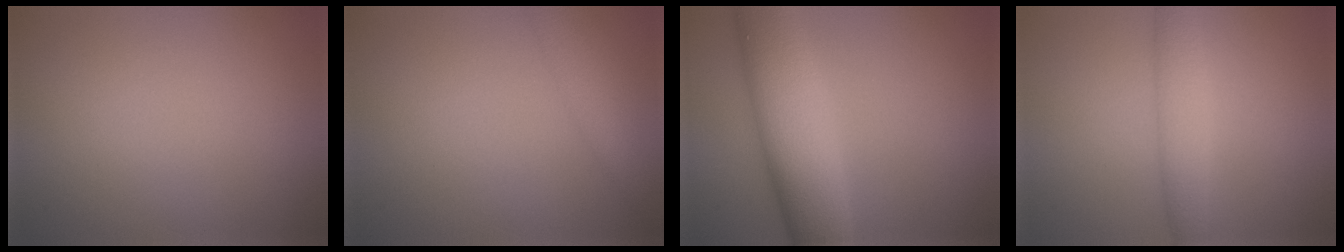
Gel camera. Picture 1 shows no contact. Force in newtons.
{"total": 2.1, "press": 2.1, "slide": 0.1}
{"total": 8.6, "press": 8.6, "slide": 0.2}
{"total": 3.2, "press": 3.2, "slide": 0.2}